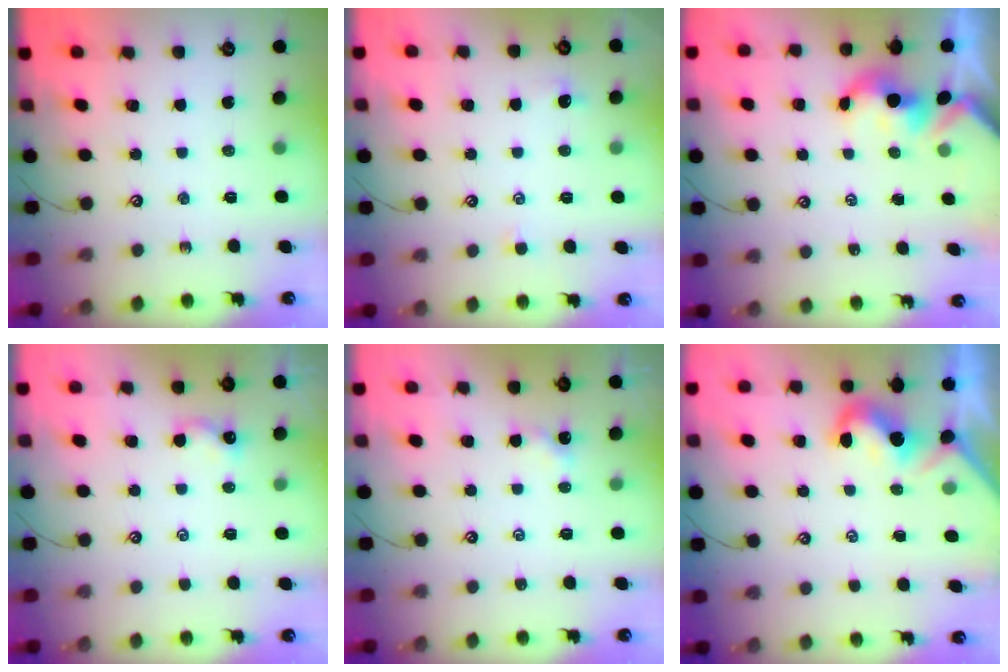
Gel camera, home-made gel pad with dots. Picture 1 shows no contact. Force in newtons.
{"total": 0.8, "press": 0.7, "slide": 0.5}
{"total": 2.0, "press": 2.0, "slide": 0.2}
{"total": 0.9, "press": 0.9, "slide": 0.3}
{"total": 0.6, "press": 0.5, "slide": 0.2}
{"total": 2.1, "press": 2.0, "slide": 0.6}